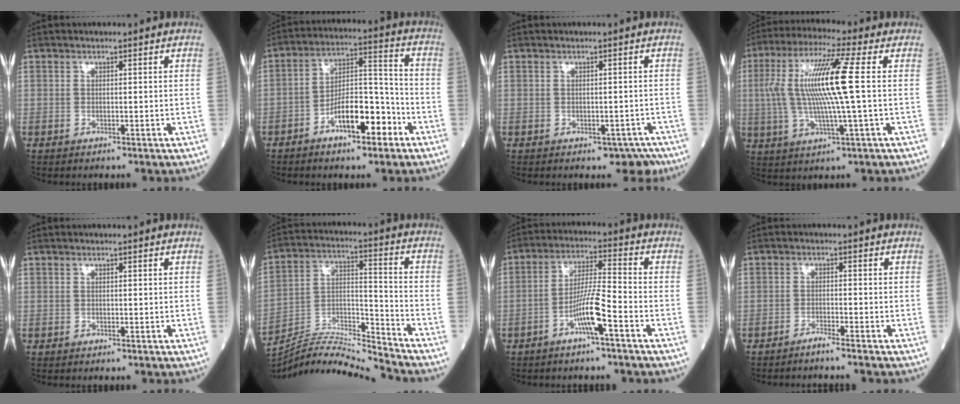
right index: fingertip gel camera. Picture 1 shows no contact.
{"total": 10.2, "force": [-5.4, 3.4, 8.0], "torque": [-0.140, 0.023, -0.093]}
{"total": 2.4, "force": [-1.4, 1.6, 1.1], "torque": [-0.005, 0.004, -0.009]}
{"total": 13.4, "force": [1.2, -0.2, 13.3], "torque": [-0.275, 0.013, 0.017]}
{"total": 0.0}
{"total": 14.1, "force": [-13.9, -1.8, 1.8], "torque": [-0.036, 0.036, -0.254]}
{"total": 7.1, "force": [-3.6, -0.1, 6.1], "torque": [-0.120, 0.010, -0.070]}
{"total": 2.4, "force": [-2.1, -0.8, 0.9], "torque": [-0.018, 0.001, -0.038]}